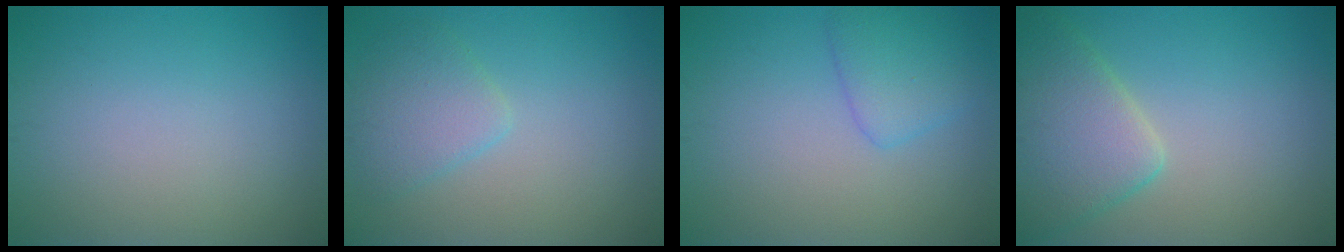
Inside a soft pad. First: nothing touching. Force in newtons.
{"total": 2.8, "press": 2.8, "slide": 0.2}
{"total": 2.7, "press": 2.7, "slide": 0.2}
{"total": 5.6, "press": 5.6, "slide": 0.4}